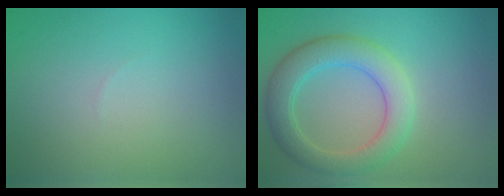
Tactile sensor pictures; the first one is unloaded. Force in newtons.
{"total": 5.0, "press": 5.0, "slide": 0.2}